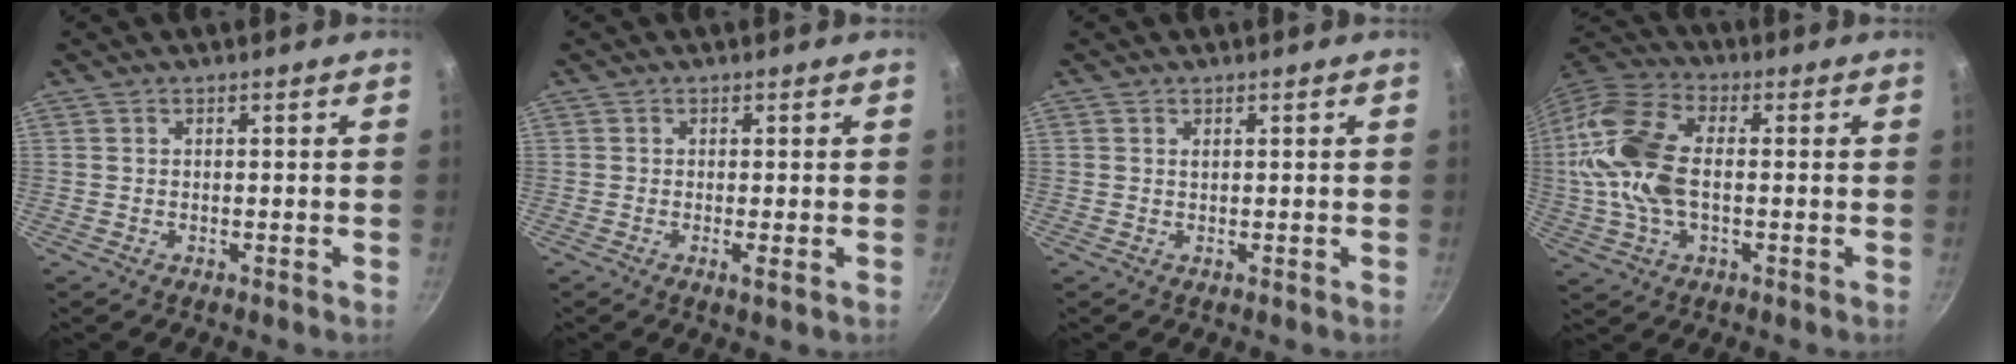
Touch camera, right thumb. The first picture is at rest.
{"total": 1.6, "force": [-0.4, 0.2, 1.5], "torque": [-0.034, -0.004, -0.009]}
{"total": 0.5, "force": [0.3, 0.3, 0.3], "torque": [-0.006, 0.001, 0.006]}
{"total": 16.7, "force": [0.0, 9.7, 13.6], "torque": [-0.269, 0.027, -0.014]}